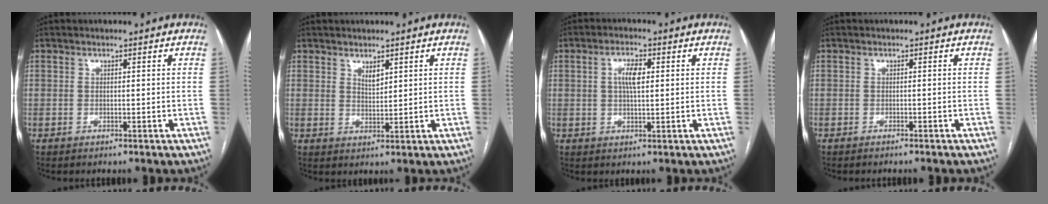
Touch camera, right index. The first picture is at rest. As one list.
[{"total": 2.2, "force": [1.5, 0.8, 1.3], "torque": [-0.026, -0.005, 0.032]}, {"total": 4.0, "force": [0.9, 1.3, 3.7], "torque": [-0.071, 0.007, 0.015]}, {"total": 1.9, "force": [-1.8, 0.1, 0.6], "torque": [-0.009, -0.002, -0.022]}]